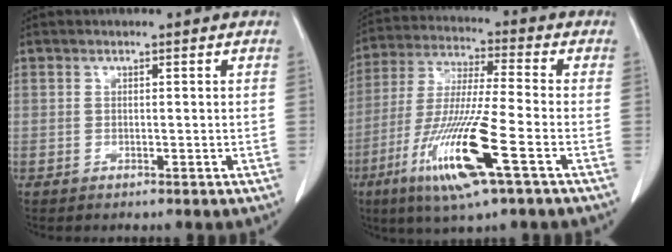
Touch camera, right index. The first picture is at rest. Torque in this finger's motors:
{"motor_torque": [1.96, -0.19, 0.86, 0.15]}